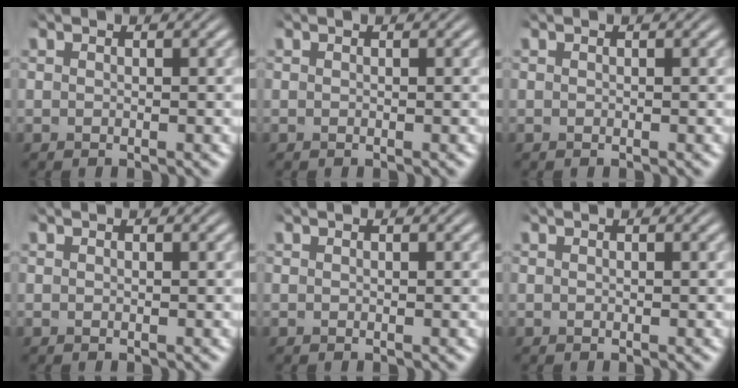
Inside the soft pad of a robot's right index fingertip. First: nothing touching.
{"total": 0.0}
{"total": 0.0}
{"total": 0.0}
{"total": 0.0}
{"total": 0.0}